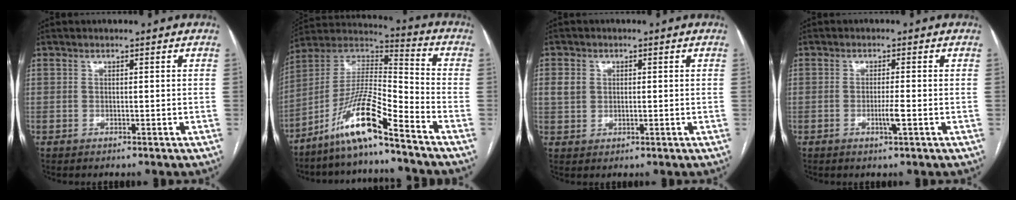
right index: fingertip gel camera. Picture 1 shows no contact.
{"total": 12.9, "force": [-9.1, 0.1, 9.0], "torque": [-0.175, 0.009, -0.174]}
{"total": 3.2, "force": [0.8, 2.8, 1.5], "torque": [-0.032, 0.010, 0.018]}
{"total": 2.3, "force": [-0.8, -0.2, 2.2], "torque": [-0.042, -0.004, -0.013]}